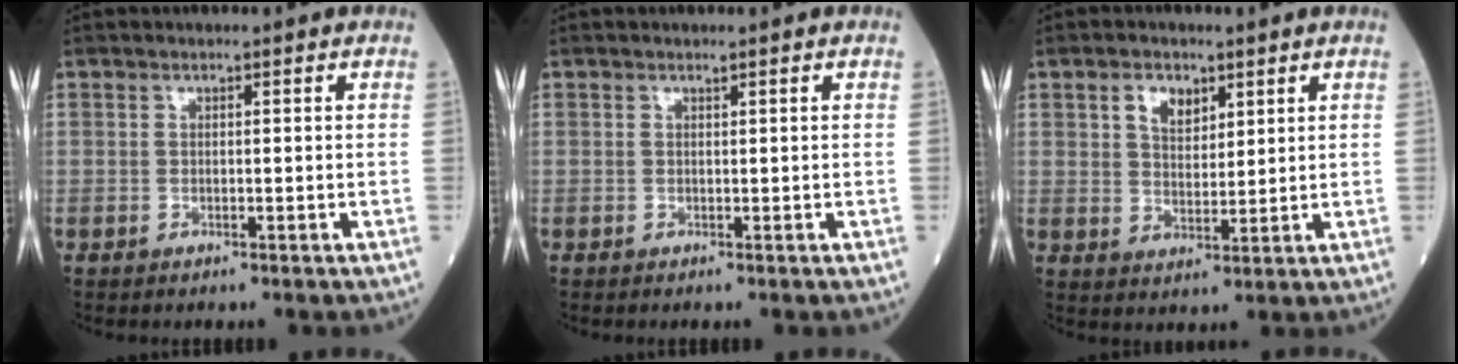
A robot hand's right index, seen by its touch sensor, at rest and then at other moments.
{"total": 0.0}
{"total": 4.5, "force": [2.4, 2.6, 2.8], "torque": [-0.052, 0.006, 0.044]}